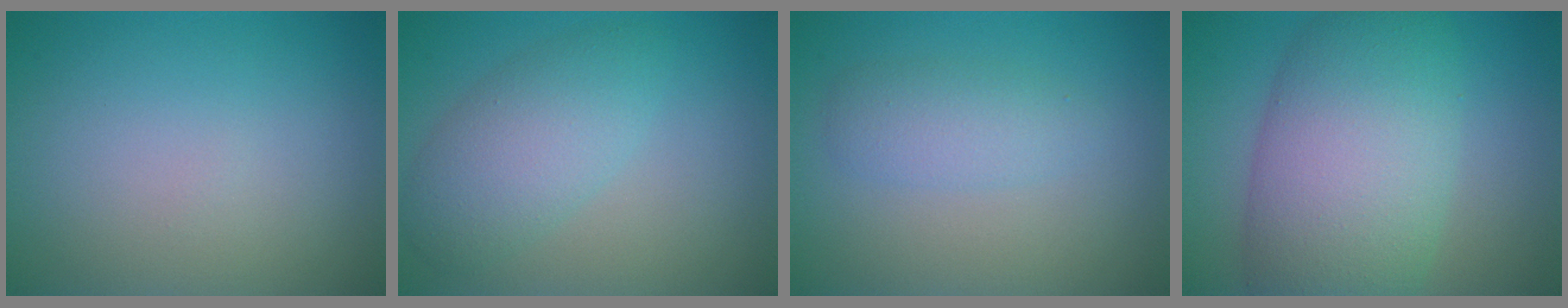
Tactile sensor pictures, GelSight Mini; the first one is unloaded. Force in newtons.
{"total": 4.3, "press": 4.3, "slide": 0.2}
{"total": 2.4, "press": 2.4, "slide": 0.1}
{"total": 10.7, "press": 10.7, "slide": 0.3}